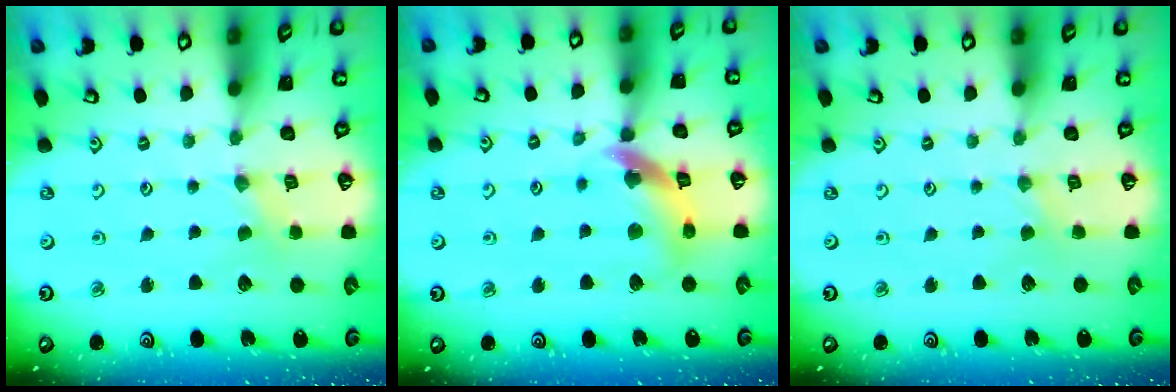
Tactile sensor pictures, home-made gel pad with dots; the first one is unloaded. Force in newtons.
{"total": 13.1, "press": 13.0, "slide": 1.7}
{"total": 0.5, "press": 0.5, "slide": 0.2}